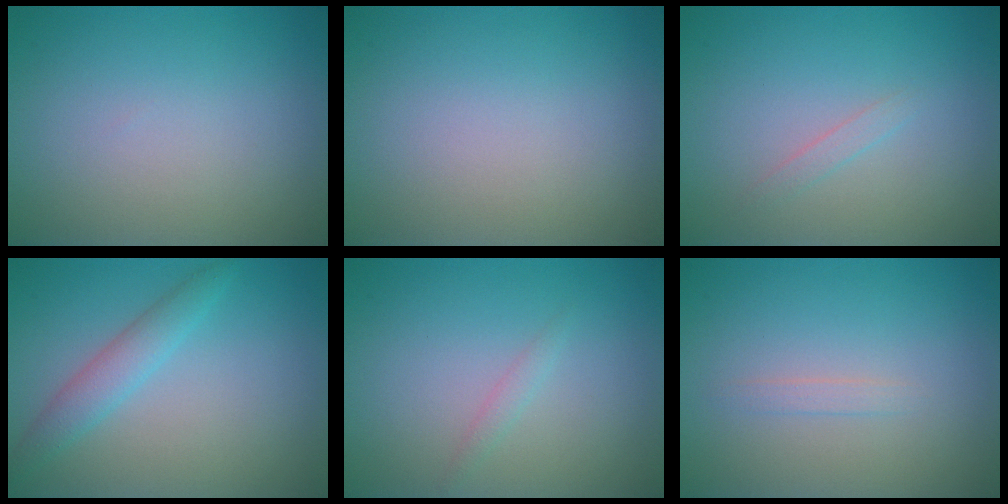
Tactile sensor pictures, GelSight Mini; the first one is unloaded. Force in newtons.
{"total": 0.0}
{"total": 0.8, "press": 0.8, "slide": 0.0}
{"total": 2.6, "press": 2.6, "slide": 0.1}
{"total": 0.8, "press": 0.8, "slide": 0.0}
{"total": 0.7, "press": 0.7, "slide": 0.0}